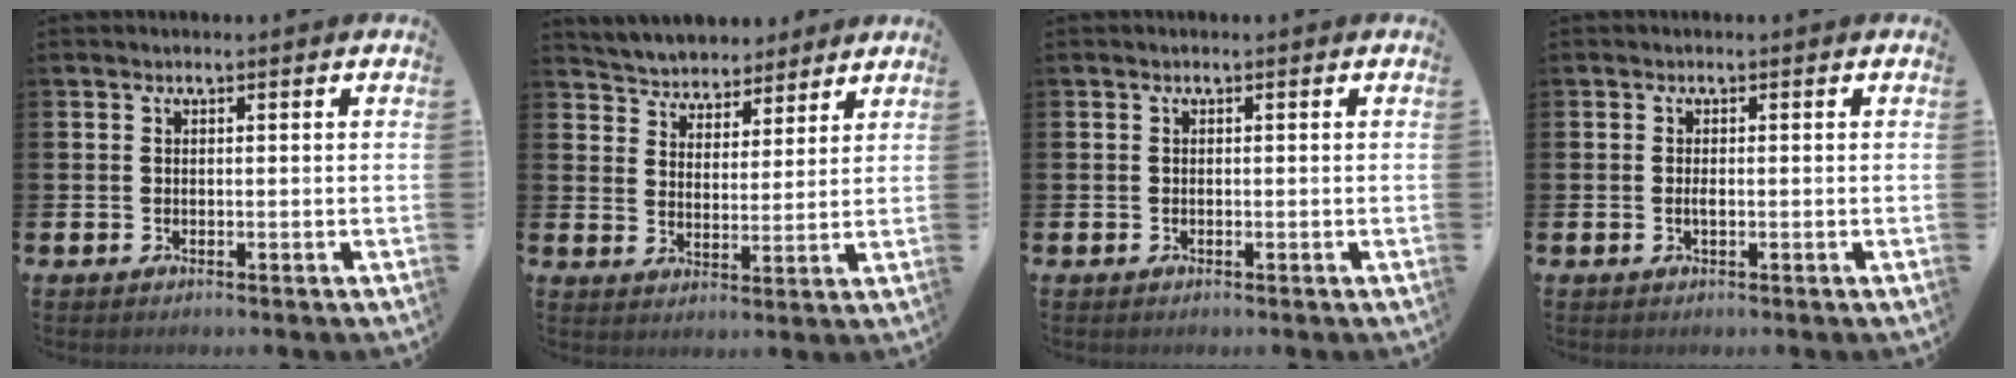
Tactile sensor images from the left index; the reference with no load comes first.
{"total": 5.0, "force": [4.7, 1.3, -0.9], "torque": [-0.011, -0.034, 0.083]}
{"total": 0.0}
{"total": 0.9, "force": [-0.1, 0.3, 0.8], "torque": [-0.013, -0.003, -0.003]}